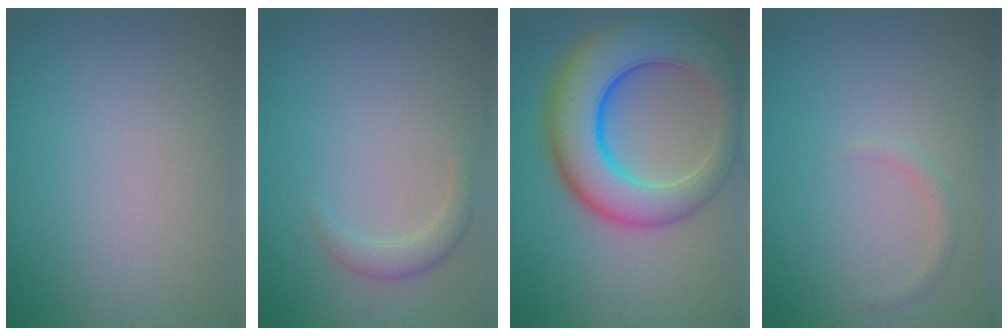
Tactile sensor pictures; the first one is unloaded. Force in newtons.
{"total": 1.8, "press": 1.8, "slide": 0.1}
{"total": 10.8, "press": 10.8, "slide": 0.6}
{"total": 0.9, "press": 0.9, "slide": 0.0}